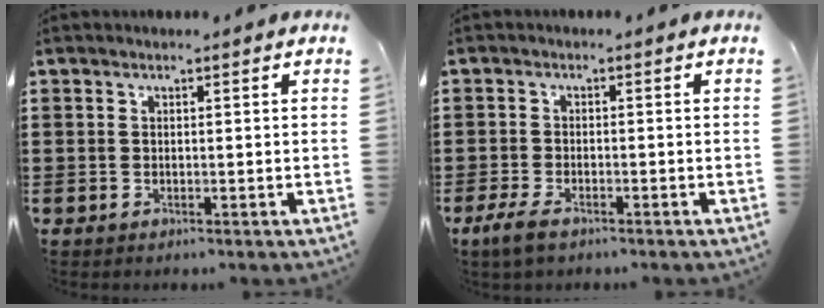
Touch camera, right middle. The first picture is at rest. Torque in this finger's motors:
{"motor_torque": [1.32, -0.32, 0.06, 0.09]}